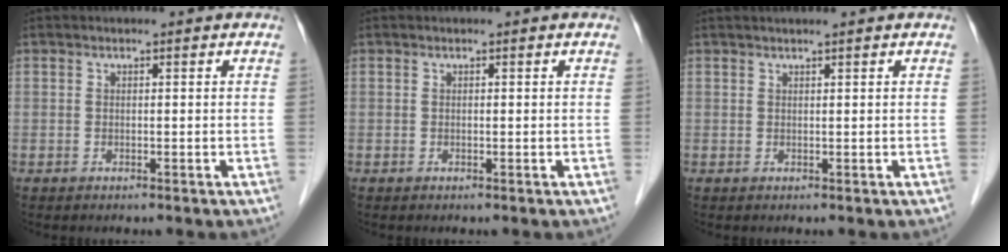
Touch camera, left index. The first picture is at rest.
{"total": 0.0}
{"total": 1.6, "force": [1.3, -0.2, 0.9], "torque": [-0.010, 0.014, 0.025]}